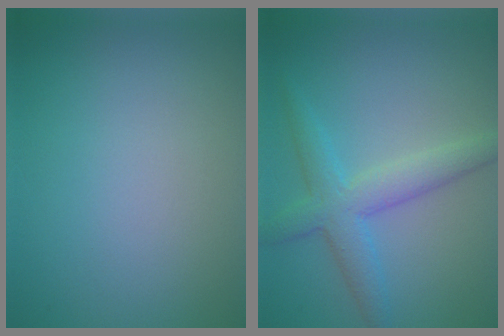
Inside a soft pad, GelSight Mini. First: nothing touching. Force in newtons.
{"total": 4.1, "press": 4.1, "slide": 0.2}